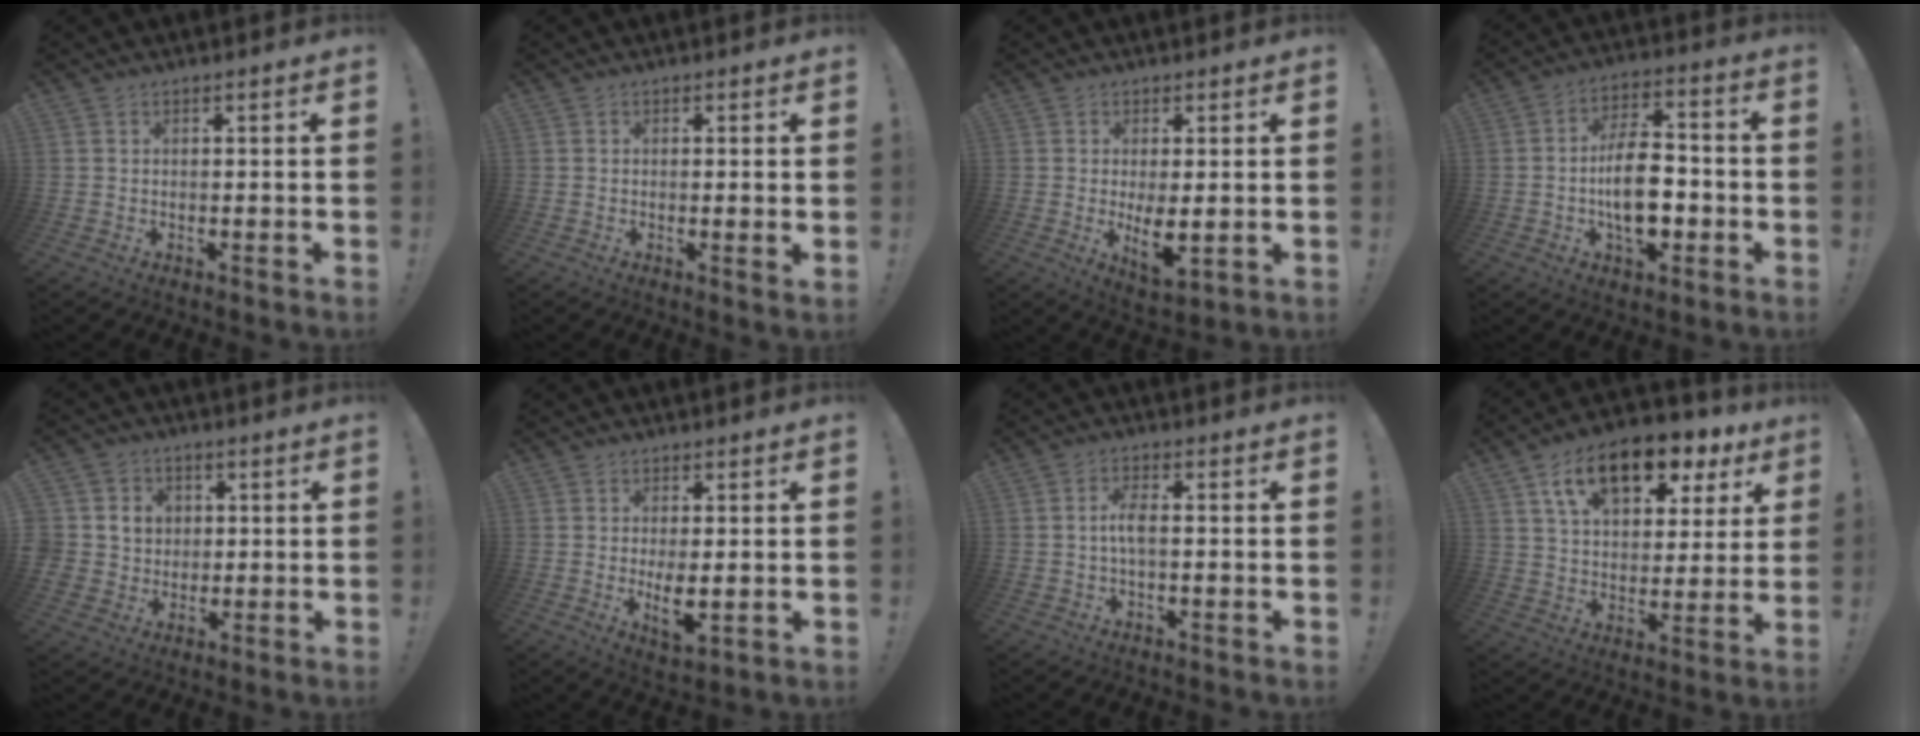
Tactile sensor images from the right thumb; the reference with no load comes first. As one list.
[{"total": 1.6, "force": [0.4, -0.1, 1.5], "torque": [-0.013, -0.009, 0.005]}, {"total": 6.9, "force": [0.3, 2.6, 6.4], "torque": [-0.094, -0.020, 0.009]}, {"total": 13.8, "force": [-3.0, 7.8, 11.0], "torque": [-0.193, 0.015, -0.052]}, {"total": 7.1, "force": [0.9, 6.9, 1.4], "torque": [-0.034, -0.001, 0.022]}, {"total": 6.2, "force": [0.0, 2.3, 5.7], "torque": [-0.093, -0.015, 0.003]}, {"total": 4.2, "force": [-0.4, 1.6, 3.9], "torque": [-0.090, 0.007, -0.012]}, {"total": 16.5, "force": [9.4, 8.9, 10.3], "torque": [-0.165, -0.045, 0.164]}]